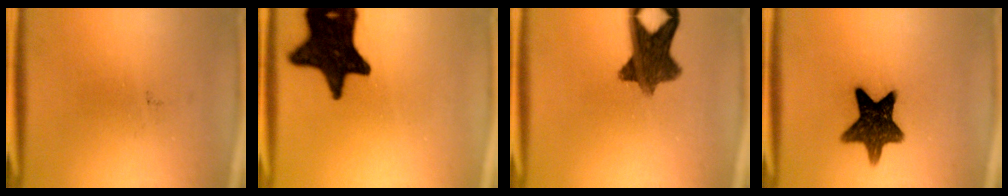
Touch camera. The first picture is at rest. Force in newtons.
{"total": 17.8}
{"total": 9.9}
{"total": 12.2}